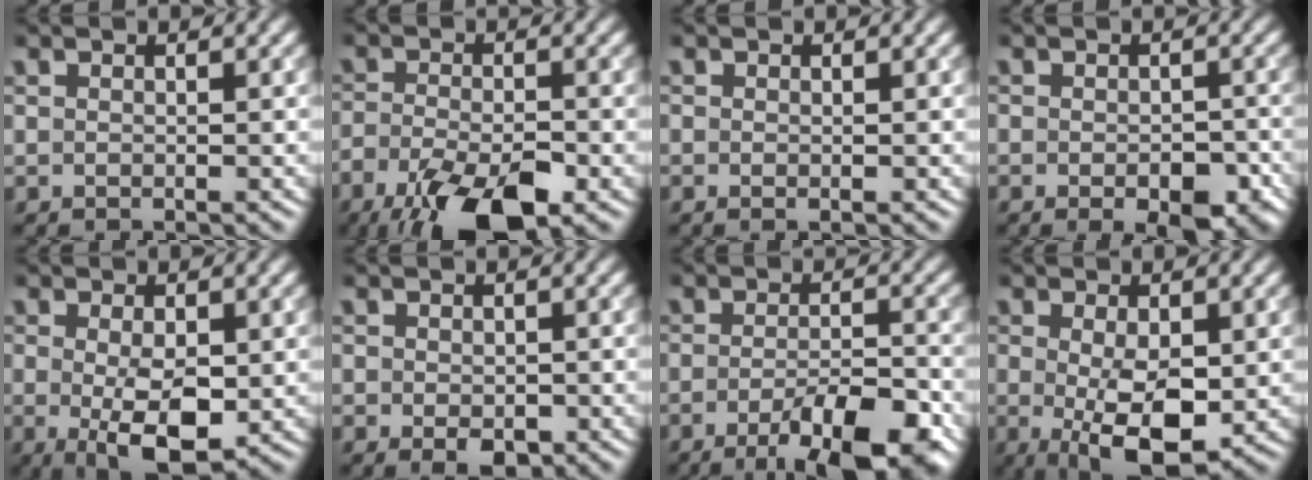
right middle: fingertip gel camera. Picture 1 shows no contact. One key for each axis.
{"total": 8.8, "fx": -5.1, "fy": 3.3, "fz": 6.4, "tx": -0.125, "ty": -0.025, "tz": -0.092}
{"total": 0.0}
{"total": 5.0, "fx": -2.1, "fy": 2.4, "fz": 3.8, "tx": -0.047, "ty": -0.011, "tz": -0.026}
{"total": 5.2, "fx": -0.6, "fy": 2.2, "fz": 4.6, "tx": -0.083, "ty": -0.013, "tz": -0.004}
{"total": 2.2, "fx": -0.7, "fy": 1.5, "fz": 1.5, "tx": -0.021, "ty": -0.010, "tz": -0.008}
{"total": 8.2, "fx": -4.5, "fy": 2.3, "fz": 6.4, "tx": -0.095, "ty": -0.009, "tz": -0.068}
{"total": 6.1, "fx": -0.7, "fy": 2.6, "fz": 5.5, "tx": -0.102, "ty": -0.014, "tz": -0.004}